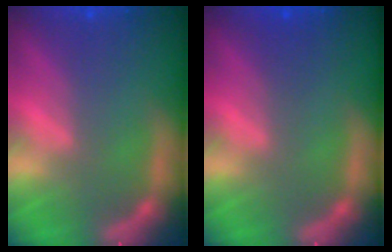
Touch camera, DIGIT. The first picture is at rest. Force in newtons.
{"total": 0.9}